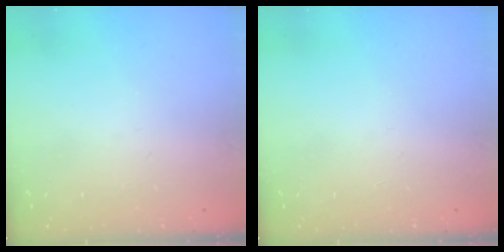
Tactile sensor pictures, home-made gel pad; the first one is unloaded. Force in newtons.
{"total": 0.0}